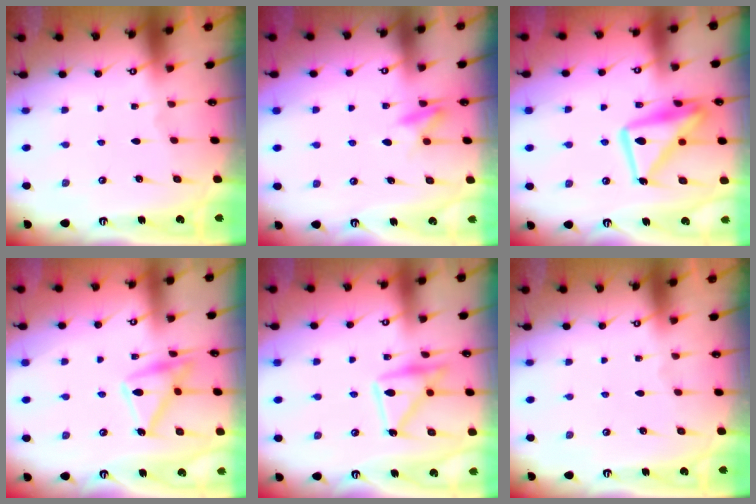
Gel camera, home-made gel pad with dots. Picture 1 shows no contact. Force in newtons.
{"total": 8.5, "press": 8.4, "slide": 1.1}
{"total": 15.8, "press": 15.8, "slide": 1.5}
{"total": 14.4, "press": 14.4, "slide": 0.7}
{"total": 15.8, "press": 15.8, "slide": 0.9}
{"total": 0.0}